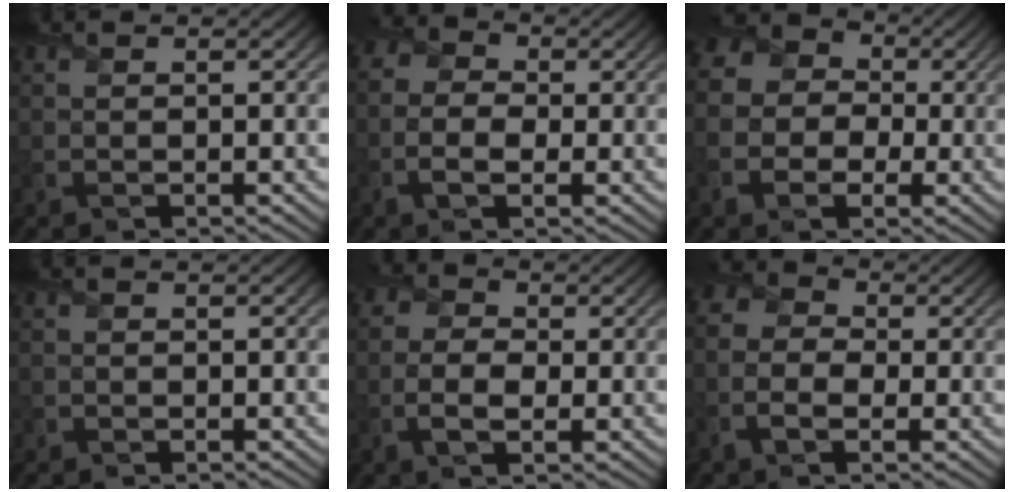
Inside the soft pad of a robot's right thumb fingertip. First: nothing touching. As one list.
[{"total": 4.8, "force": [-1.0, 3.3, 3.3], "torque": [-0.074, -0.006, -0.026]}, {"total": 10.4, "force": [-0.9, 8.8, 5.5], "torque": [-0.125, -0.001, -0.045]}, {"total": 0.0}, {"total": 4.5, "force": [-0.6, 3.0, 3.3], "torque": [-0.073, -0.003, -0.019]}, {"total": 5.5, "force": [-1.6, 3.7, 3.7], "torque": [-0.084, -0.004, -0.039]}]